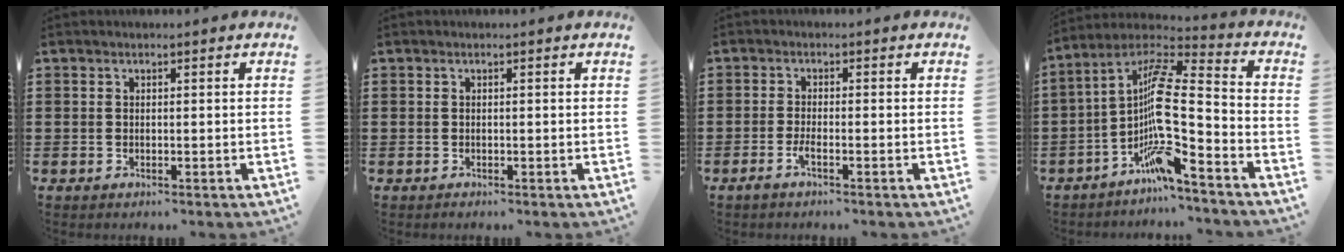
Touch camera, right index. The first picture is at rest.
{"total": 0.0}
{"total": 2.1, "force": [-1.2, 0.0, 1.7], "torque": [-0.035, -0.006, -0.025]}
{"total": 10.7, "force": [-5.0, 0.6, 9.4], "torque": [-0.203, -0.031, -0.109]}